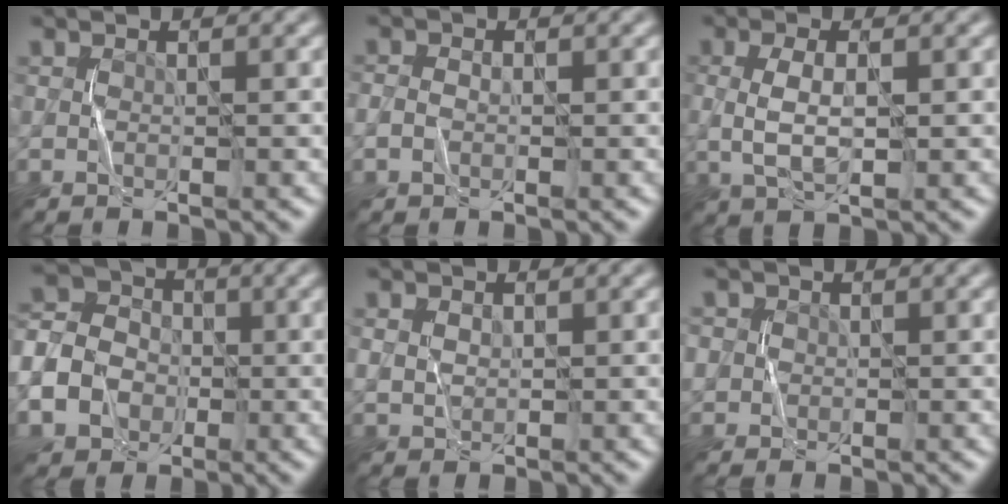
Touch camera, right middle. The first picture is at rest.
{"total": 1.0, "force": [-0.3, 0.7, 0.6], "torque": [-0.011, 0.002, -0.006]}
{"total": 3.0, "force": [-0.1, 1.2, 2.7], "torque": [-0.063, -0.001, 0.000]}
{"total": 7.8, "force": [-2.4, 6.5, 3.5], "torque": [-0.082, -0.019, -0.065]}
{"total": 1.3, "force": [0.4, 1.1, 0.6], "torque": [-0.015, -0.002, 0.012]}
{"total": 2.4, "force": [0.9, 2.2, 0.7], "torque": [-0.019, 0.006, 0.012]}